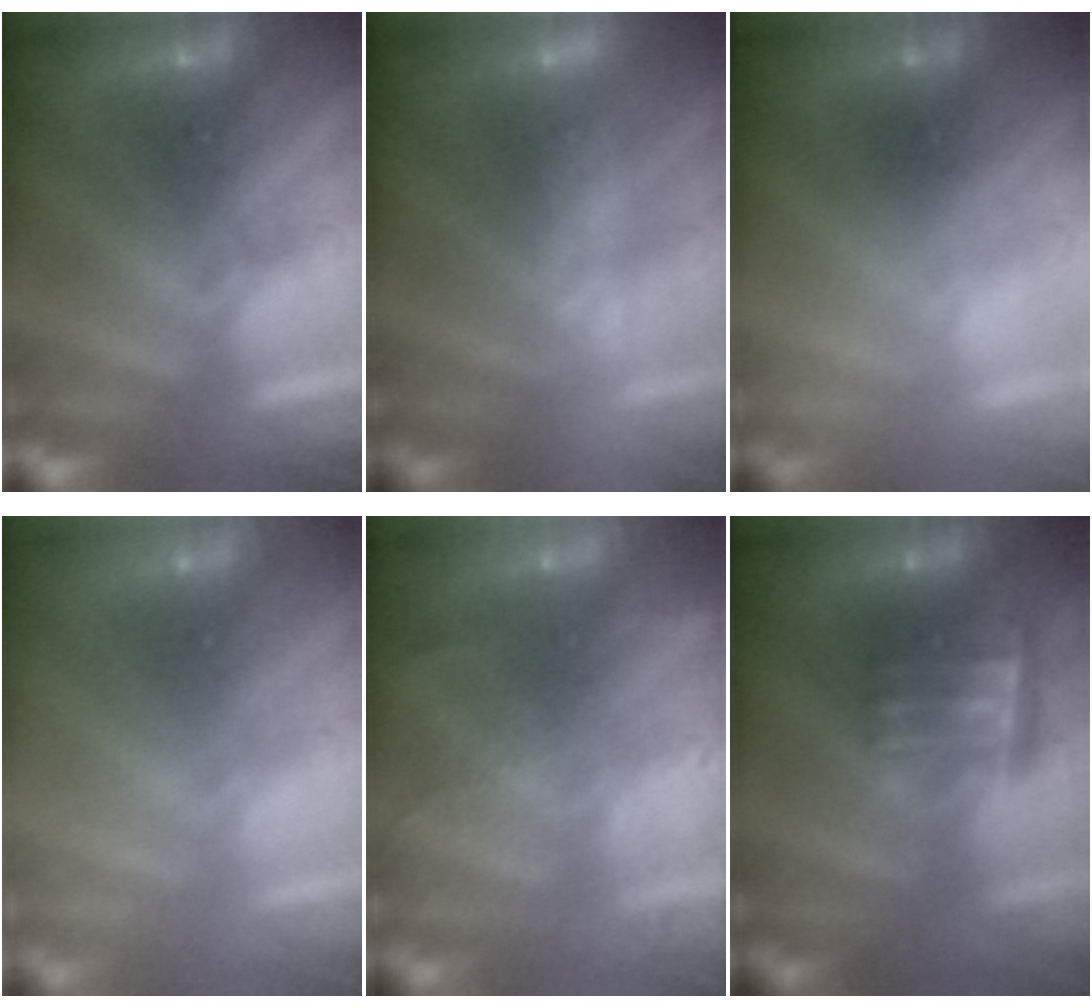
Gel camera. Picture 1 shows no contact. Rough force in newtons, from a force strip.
{"total": 2.4}
{"total": 2.4}
{"total": 2.2}
{"total": 8.0}
{"total": 7.3}